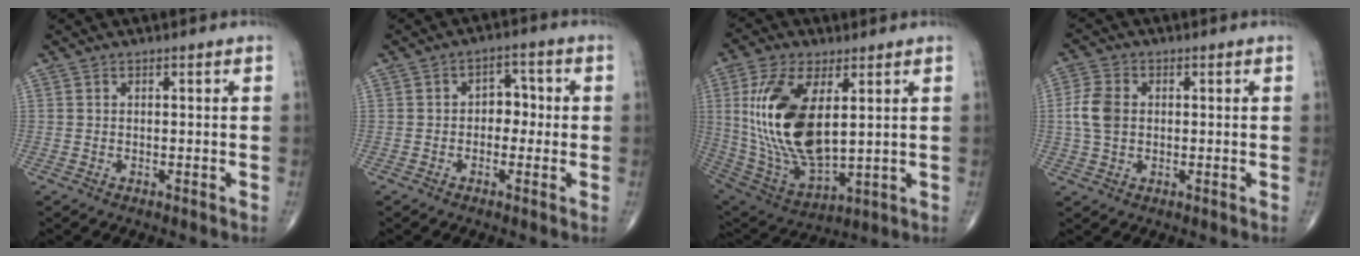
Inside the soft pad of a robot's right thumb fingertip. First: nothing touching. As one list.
[{"total": 4.7, "force": [-0.3, 3.5, 3.2], "torque": [-0.016, 0.017, -0.013]}, {"total": 20.6, "force": [4.0, 10.0, 17.6], "torque": [-0.350, -0.025, 0.088]}, {"total": 6.0, "force": [0.3, 4.3, 4.1], "torque": [-0.088, 0.007, 0.002]}]